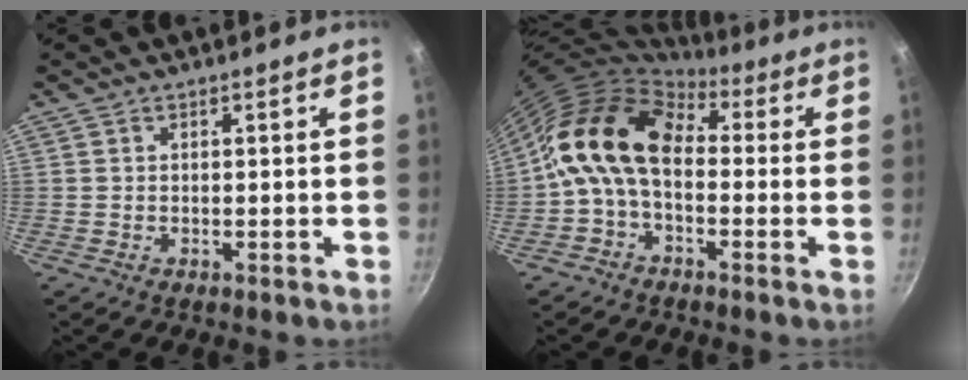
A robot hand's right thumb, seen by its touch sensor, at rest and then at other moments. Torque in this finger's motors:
{"motor_torque": [2.50, 2.51, 0.52, -0.40, 0.24]}